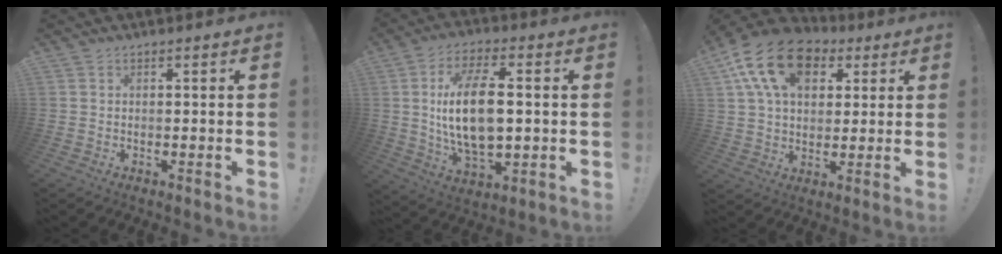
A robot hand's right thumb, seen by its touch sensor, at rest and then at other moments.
{"total": 16.9, "force": [1.1, 8.3, 14.7], "torque": [-0.271, -0.005, 0.011]}
{"total": 19.2, "force": [7.8, 12.6, 12.1], "torque": [-0.202, -0.018, 0.141]}